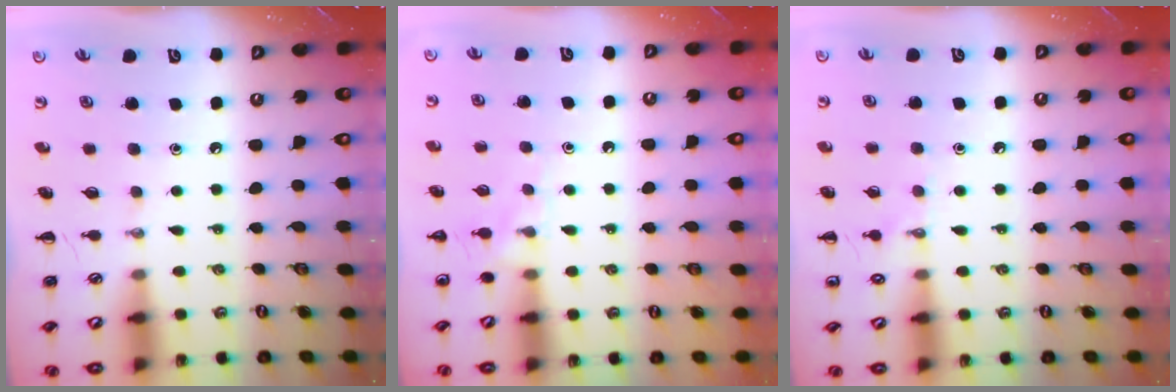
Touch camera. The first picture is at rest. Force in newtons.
{"total": 6.8, "press": 6.3, "slide": 2.4}
{"total": 6.5, "press": 6.2, "slide": 1.9}